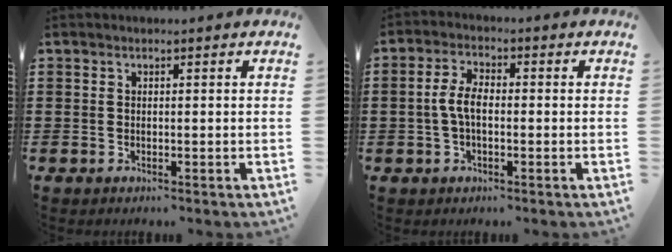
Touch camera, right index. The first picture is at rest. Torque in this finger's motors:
{"motor_torque": [0.61, -0.42, 0.21, 0.11]}